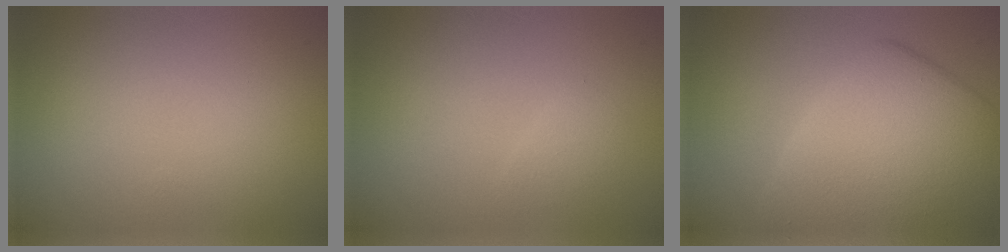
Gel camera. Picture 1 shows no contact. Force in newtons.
{"total": 1.0, "press": 1.0, "slide": 0.0}
{"total": 8.5, "press": 8.5, "slide": 0.3}